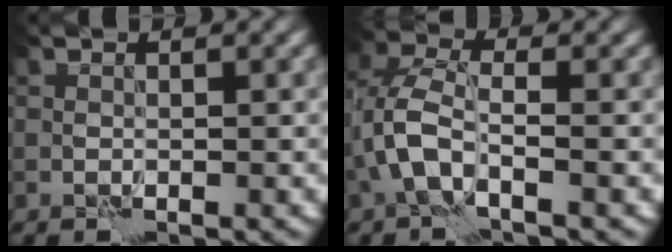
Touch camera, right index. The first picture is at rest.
{"total": 4.1, "force": [-1.1, 2.0, 3.4], "torque": [-0.081, 0.003, -0.030]}